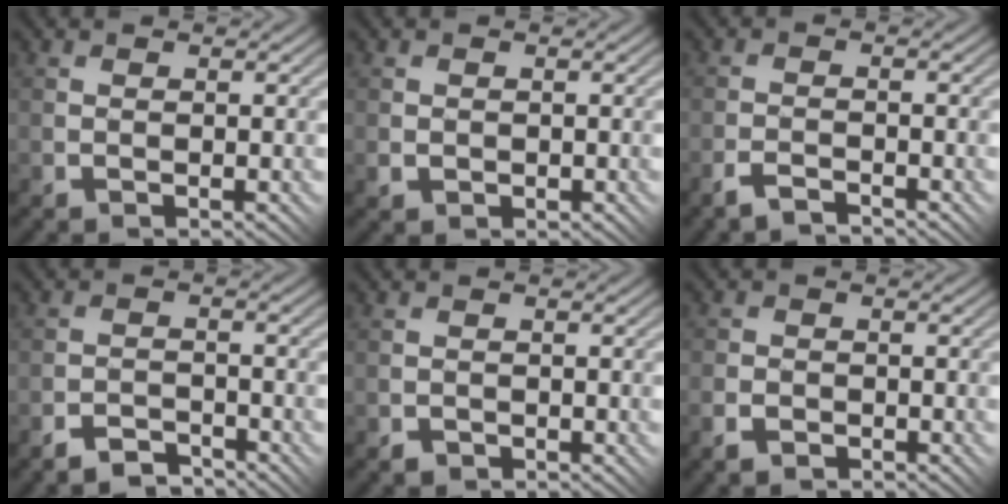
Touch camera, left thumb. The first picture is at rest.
{"total": 1.0, "force": [0.2, 1.0, 0.3], "torque": [0.000, -0.001, 0.005]}
{"total": 2.2, "force": [-1.9, 0.2, 1.1], "torque": [-0.019, 0.005, -0.041]}
{"total": 2.9, "force": [-2.7, 0.6, 0.8], "torque": [-0.008, 0.006, -0.052]}
{"total": 0.5, "force": [-0.4, 0.3, 0.0], "torque": [0.004, 0.002, -0.009]}
{"total": 2.4, "force": [-1.4, 1.5, 1.2], "torque": [-0.027, -0.002, -0.032]}